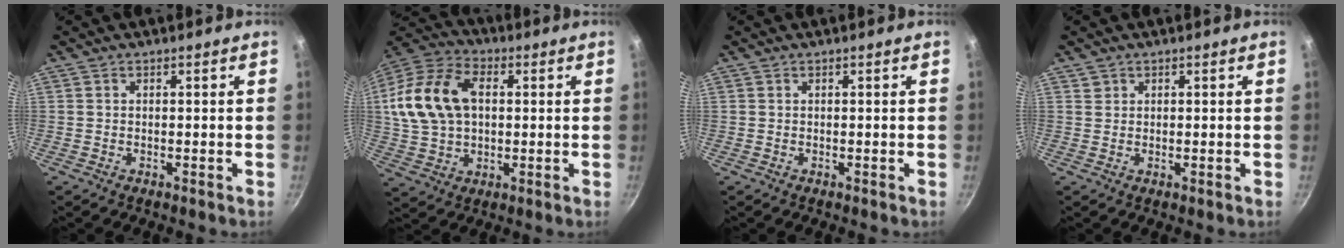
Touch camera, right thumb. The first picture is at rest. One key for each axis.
{"total": 17.4, "fx": 2.8, "fy": 12.0, "fz": 12.3, "tx": -0.227, "ty": 0.023, "tz": 0.047}
{"total": 0.0}
{"total": 1.0, "fx": 0.5, "fy": 0.9, "fz": 0.1, "tx": 0.009, "ty": 0.003, "tz": 0.006}